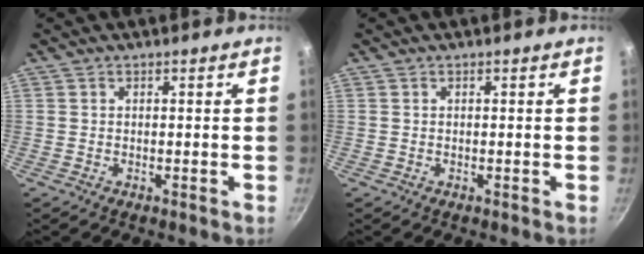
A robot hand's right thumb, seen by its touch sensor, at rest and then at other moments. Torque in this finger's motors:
{"motor_torque": [-0.01, 0.01, 0.00, 0.00, 0.00]}